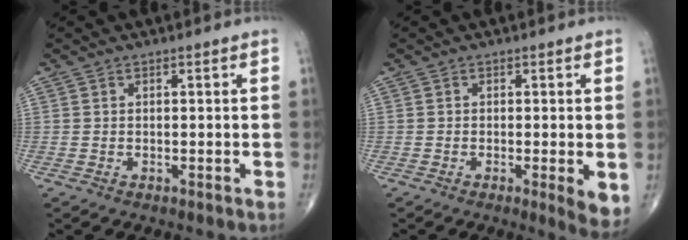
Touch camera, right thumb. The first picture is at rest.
{"total": 4.4, "force": [-0.8, 0.8, 4.2], "torque": [-0.064, -0.013, -0.017]}